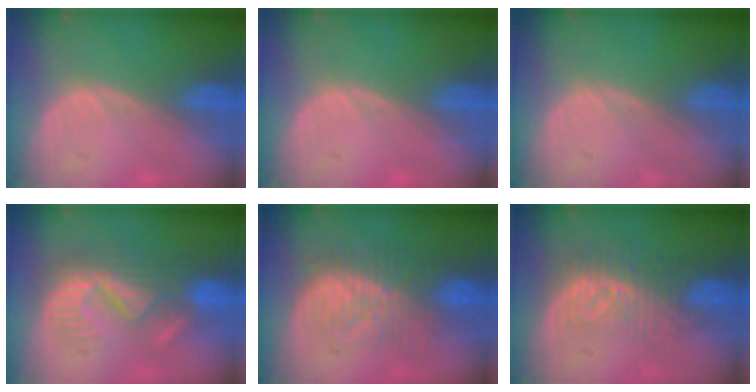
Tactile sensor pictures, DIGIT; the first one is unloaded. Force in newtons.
{"total": 0.0}
{"total": 0.0}
{"total": 8.9, "press": 8.4, "slide": 3.0}
{"total": 9.3, "press": 8.8, "slide": 3.1}
{"total": 8.3, "press": 7.3, "slide": 3.9}